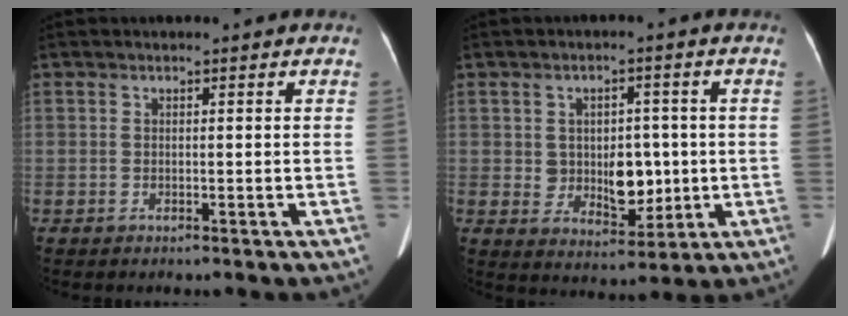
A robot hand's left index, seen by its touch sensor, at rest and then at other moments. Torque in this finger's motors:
{"motor_torque": [0.19, -0.01, 0.15, 0.06]}